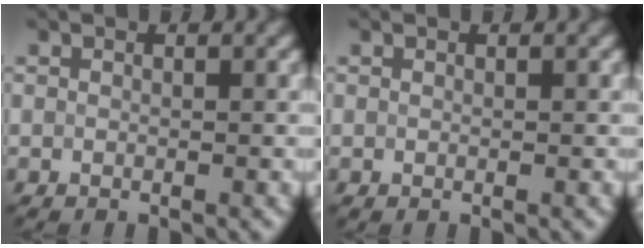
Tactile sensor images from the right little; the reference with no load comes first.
{"total": 0.0}